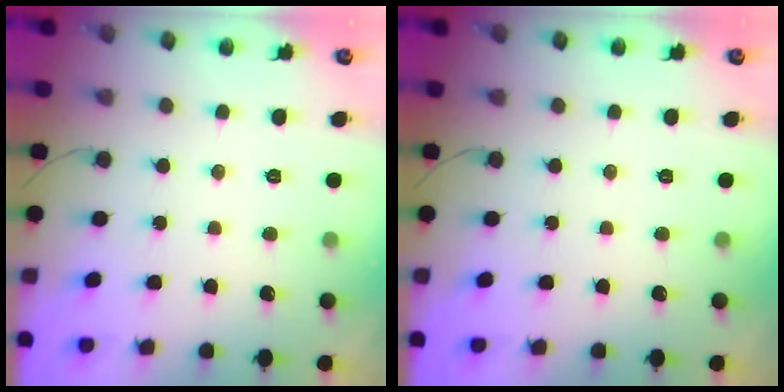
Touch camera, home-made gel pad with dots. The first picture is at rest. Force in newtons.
{"total": 0.0}